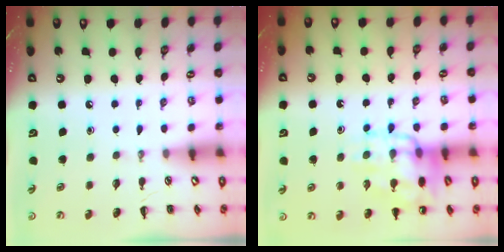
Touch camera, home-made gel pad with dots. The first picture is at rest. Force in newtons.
{"total": 14.7, "press": 14.5, "slide": 2.3}